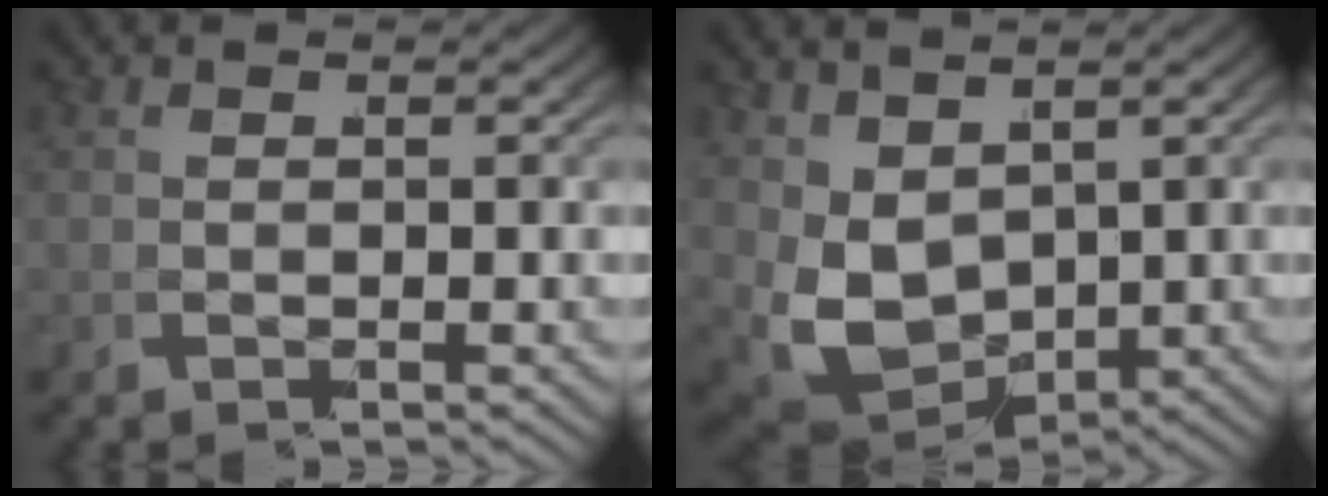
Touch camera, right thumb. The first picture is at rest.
{"total": 7.8, "force": [0.3, 5.7, 5.3], "torque": [-0.141, -0.055, 0.040]}